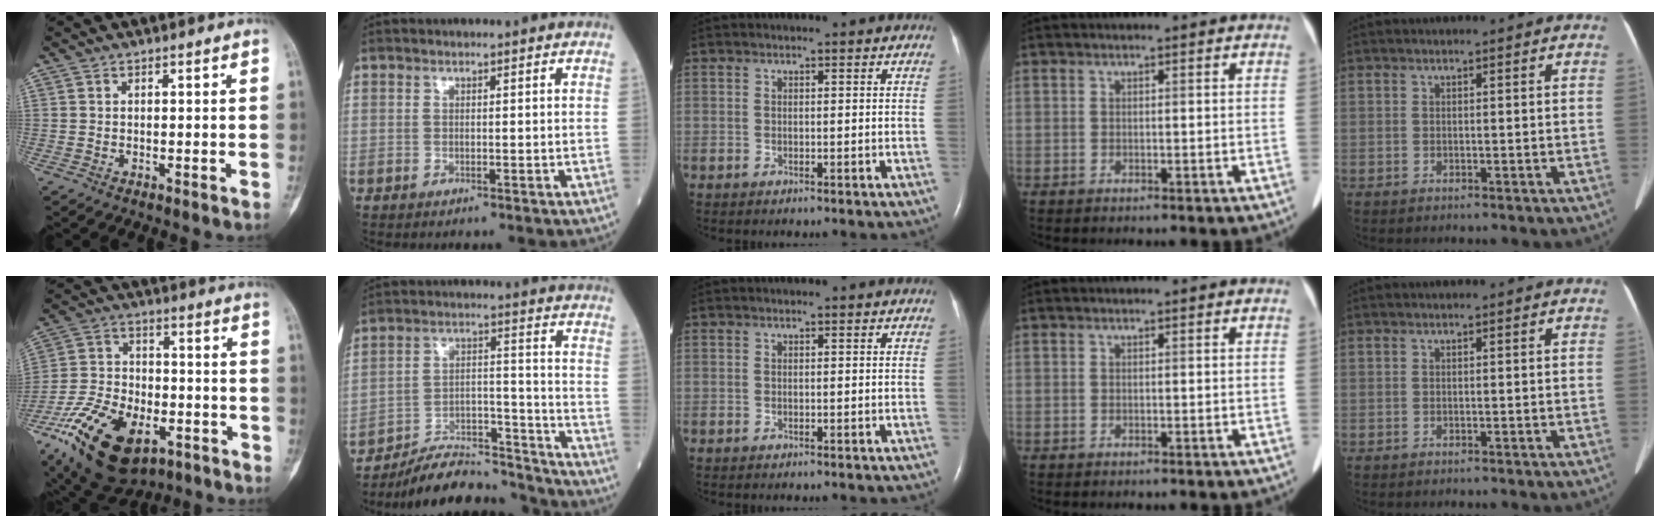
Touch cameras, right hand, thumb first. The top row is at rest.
{"thumb": {"total": 22.2, "force": [-10.9, 12.3, 14.9], "torque": [-0.283, 0.038, -0.180]}, "index": {"total": 14.2, "force": [-13.7, 2.4, 2.9], "torque": [-0.035, 0.042, -0.222]}}